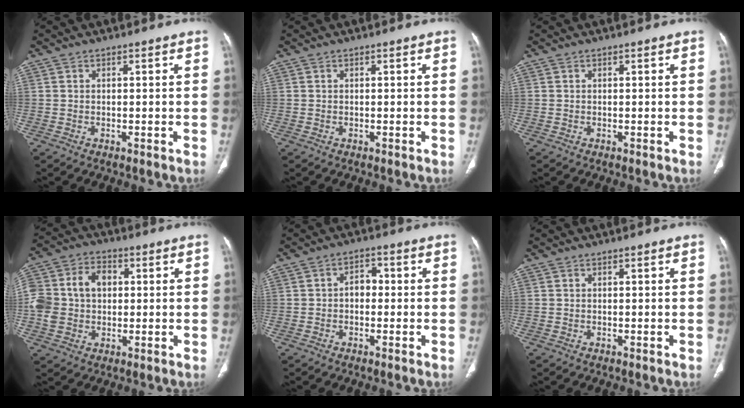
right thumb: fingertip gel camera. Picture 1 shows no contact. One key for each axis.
{"total": 0.0}
{"total": 0.0}
{"total": 13.4, "fx": 1.0, "fy": 10.2, "fz": 8.6, "tx": -0.168, "ty": 0.027, "tz": 0.019}
{"total": 3.4, "fx": -0.3, "fy": 2.5, "fz": 2.3, "tx": -0.022, "ty": 0.015, "tz": -0.014}
{"total": 0.0}